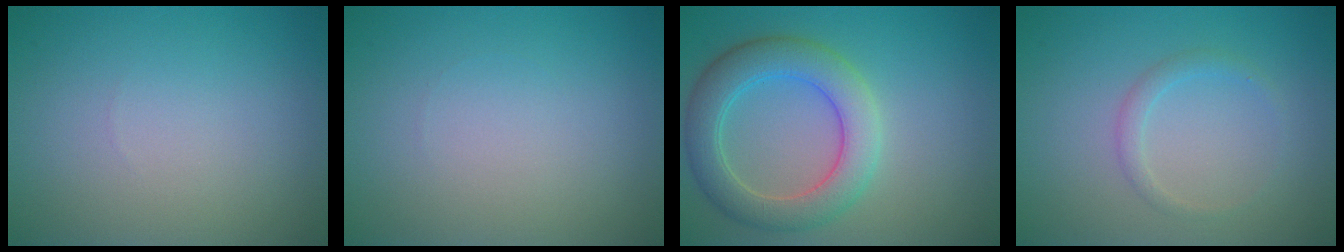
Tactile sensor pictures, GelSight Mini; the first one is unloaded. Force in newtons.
{"total": 0.0}
{"total": 5.7, "press": 5.6, "slide": 0.5}
{"total": 1.3, "press": 1.3, "slide": 0.0}